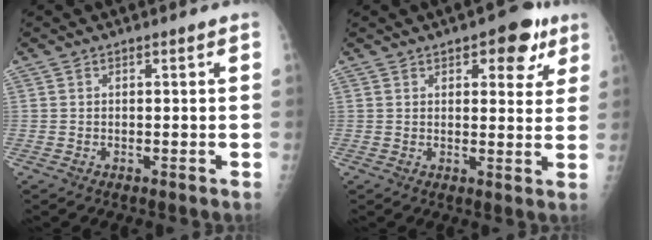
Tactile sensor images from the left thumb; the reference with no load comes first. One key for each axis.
{"total": 8.3, "fx": 4.5, "fy": 4.0, "fz": 5.6, "tx": -0.036, "ty": -0.014, "tz": 0.051}